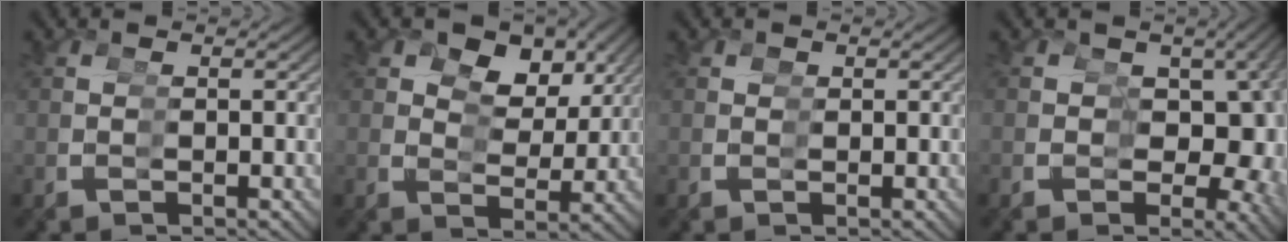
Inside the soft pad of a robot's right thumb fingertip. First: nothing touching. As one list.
[{"total": 5.5, "force": [3.0, 3.6, 2.9], "torque": [-0.032, -0.009, 0.048]}, {"total": 0.6, "force": [0.3, 0.5, -0.1], "torque": [0.004, -0.006, 0.007]}, {"total": 9.6, "force": [-0.1, 7.7, 5.8], "torque": [-0.072, -0.038, 0.017]}]